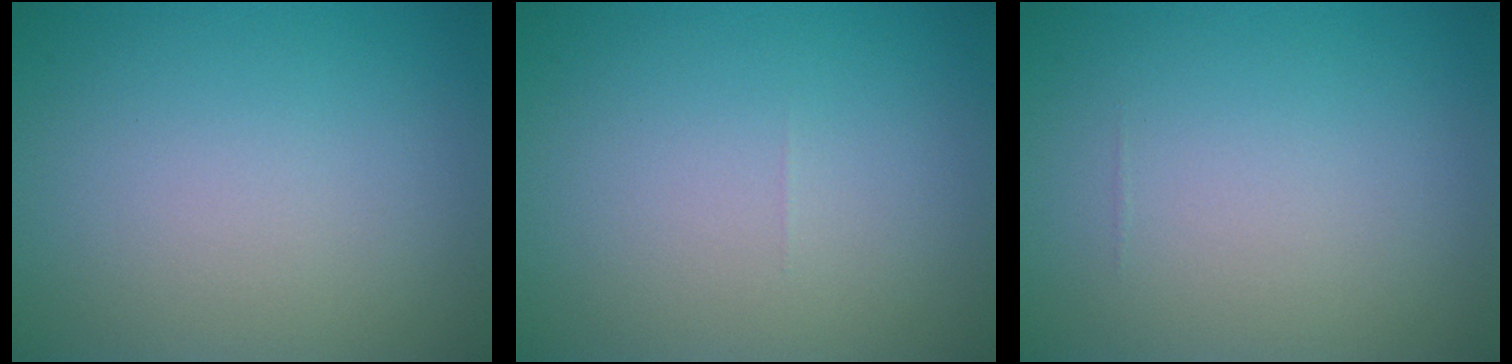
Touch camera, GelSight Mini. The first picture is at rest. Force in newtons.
{"total": 0.0}
{"total": 0.0}